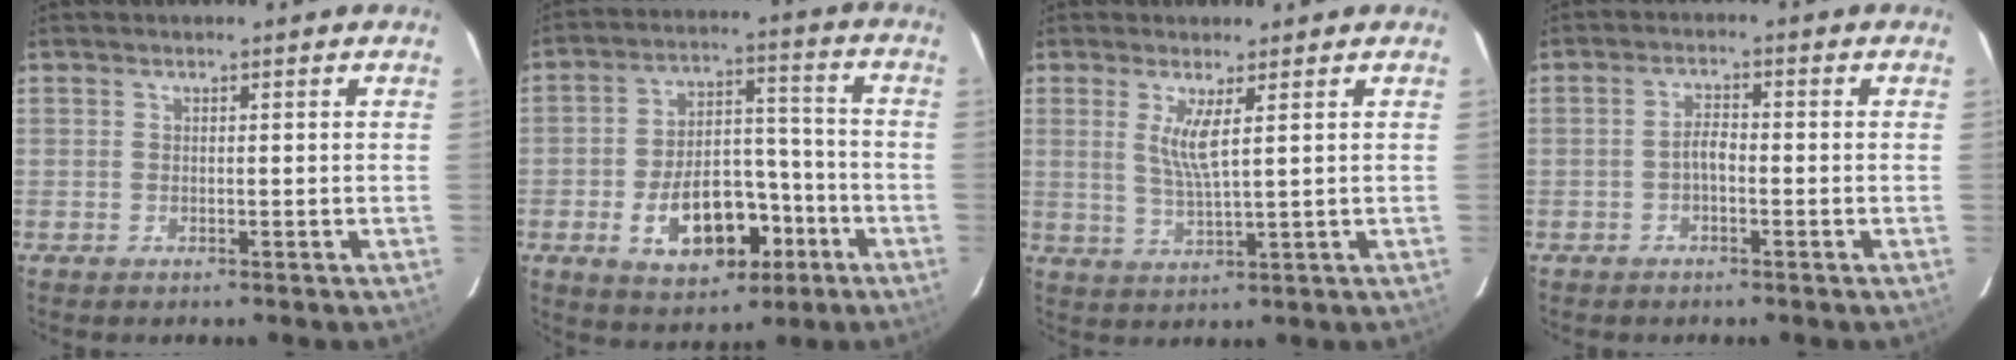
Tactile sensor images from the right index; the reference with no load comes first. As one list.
[{"total": 15.4, "force": [-6.4, 8.8, 10.8], "torque": [-0.198, 0.026, -0.080]}, {"total": 4.8, "force": [1.7, 0.1, 4.5], "torque": [-0.089, -0.011, 0.032]}, {"total": 2.3, "force": [-1.1, 0.9, 1.8], "torque": [-0.037, 0.009, -0.022]}]